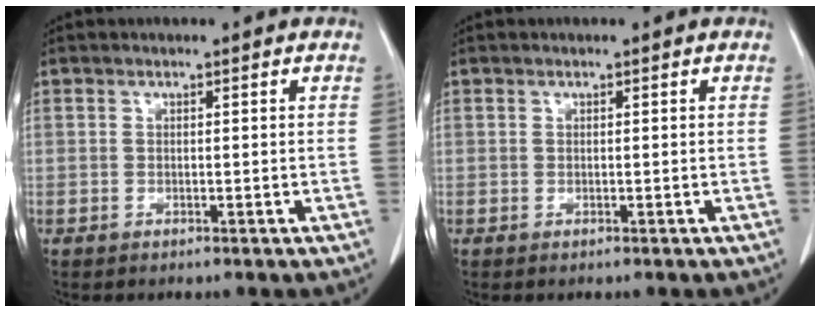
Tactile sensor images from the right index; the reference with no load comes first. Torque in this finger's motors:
{"motor_torque": [0.07, -0.03, 0.00, 0.02]}